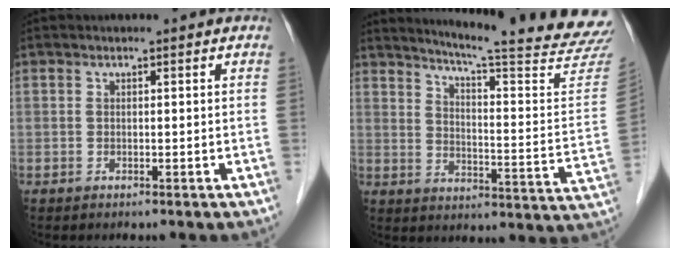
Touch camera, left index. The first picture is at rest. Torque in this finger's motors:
{"motor_torque": [0.18, -0.41, 0.04, 0.04]}